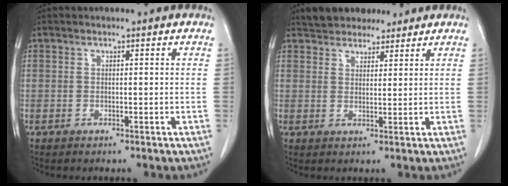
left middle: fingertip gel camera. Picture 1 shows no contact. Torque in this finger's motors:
{"motor_torque": [0.52, -0.54, 0.02, 0.02]}